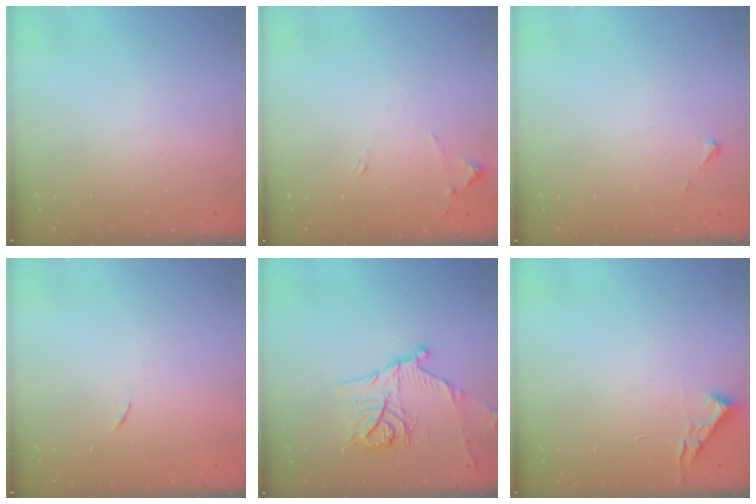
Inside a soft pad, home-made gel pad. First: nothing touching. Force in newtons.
{"total": 8.0, "press": 8.0, "slide": 0.7}
{"total": 2.6, "press": 2.6, "slide": 0.3}
{"total": 3.7, "press": 3.6, "slide": 0.7}
{"total": 16.1, "press": 16.1, "slide": 1.3}
{"total": 3.1, "press": 3.0, "slide": 0.4}